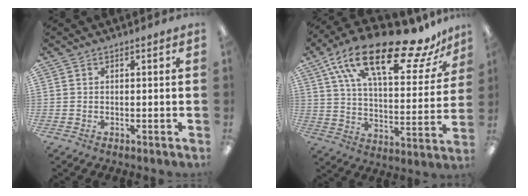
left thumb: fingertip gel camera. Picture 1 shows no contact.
{"total": 25.8, "force": [17.0, 8.8, 17.3], "torque": [-0.288, -0.097, 0.279]}